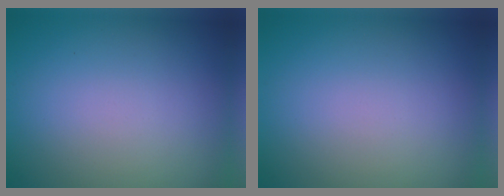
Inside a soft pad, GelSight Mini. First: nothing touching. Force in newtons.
{"total": 0.0}